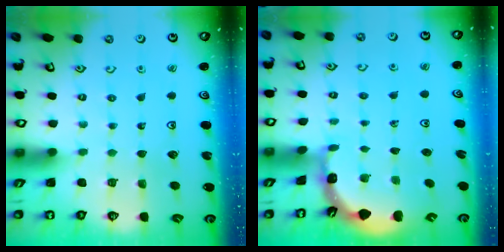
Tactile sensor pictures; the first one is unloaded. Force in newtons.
{"total": 2.0, "press": 2.0, "slide": 0.1}